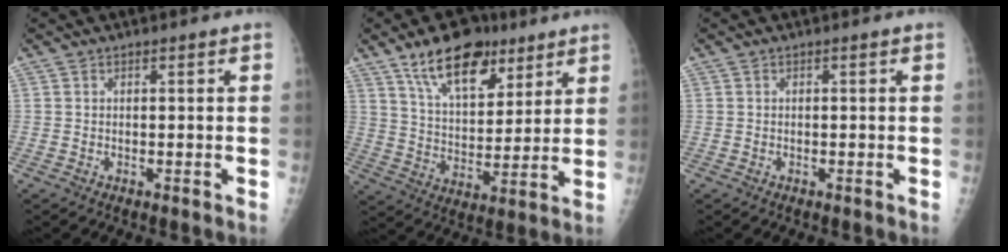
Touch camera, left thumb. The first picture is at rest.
{"total": 15.5, "force": [9.9, 7.9, 9.0], "torque": [-0.106, -0.046, 0.167]}
{"total": 0.0}